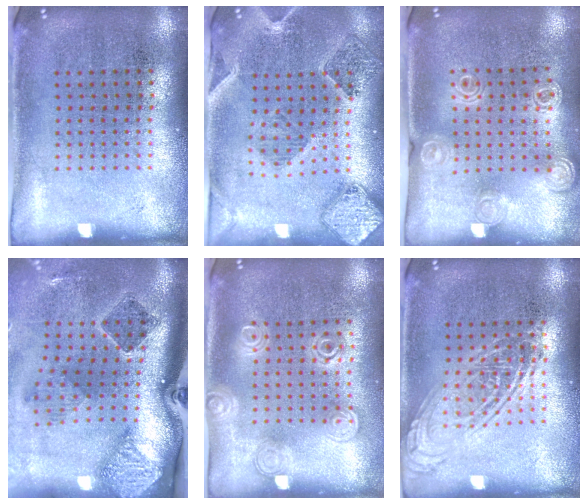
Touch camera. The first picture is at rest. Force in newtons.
{"total": 1.6, "press": 1.5, "slide": 0.4}
{"total": 1.4, "press": 1.4, "slide": 0.1}
{"total": 2.8, "press": 1.8, "slide": 2.1}
{"total": 1.4, "press": 1.3, "slide": 0.4}
{"total": 2.6, "press": 2.6, "slide": 0.3}